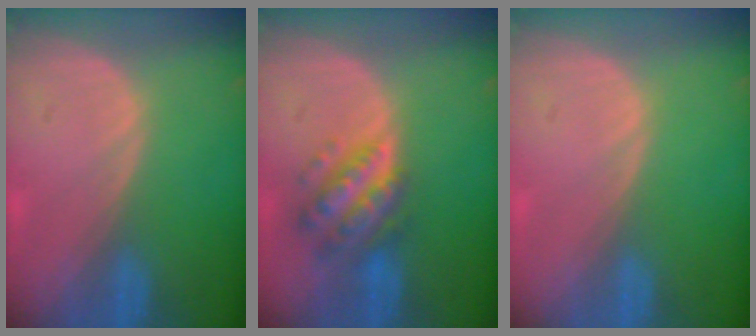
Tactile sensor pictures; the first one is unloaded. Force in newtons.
{"total": 6.7, "press": 6.6, "slide": 0.3}
{"total": 0.0}